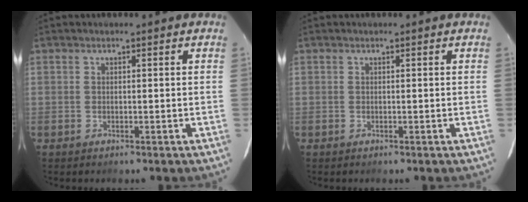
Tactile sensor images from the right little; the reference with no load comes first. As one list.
[{"total": 0.0}]